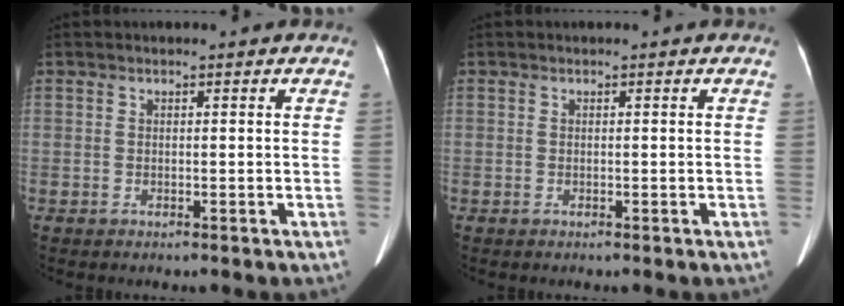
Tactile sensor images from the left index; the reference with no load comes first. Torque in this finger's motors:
{"motor_torque": [-0.02, -0.17, 0.07, 0.01]}